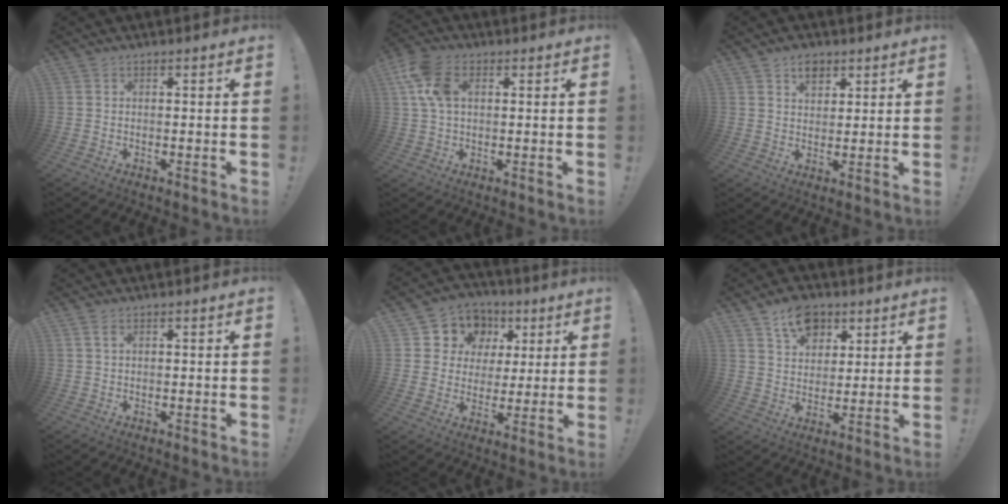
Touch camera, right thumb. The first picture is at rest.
{"total": 10.3, "force": [3.1, 6.4, 7.5], "torque": [-0.157, 0.008, 0.061]}
{"total": 5.2, "force": [3.4, 3.5, 2.0], "torque": [-0.016, -0.015, 0.058]}
{"total": 2.0, "force": [1.0, 0.8, 1.6], "torque": [-0.028, 0.001, 0.017]}
{"total": 10.9, "force": [4.3, 9.5, 3.2], "torque": [-0.047, -0.025, 0.090]}
{"total": 11.2, "force": [6.5, 8.0, 4.5], "torque": [-0.064, -0.032, 0.124]}